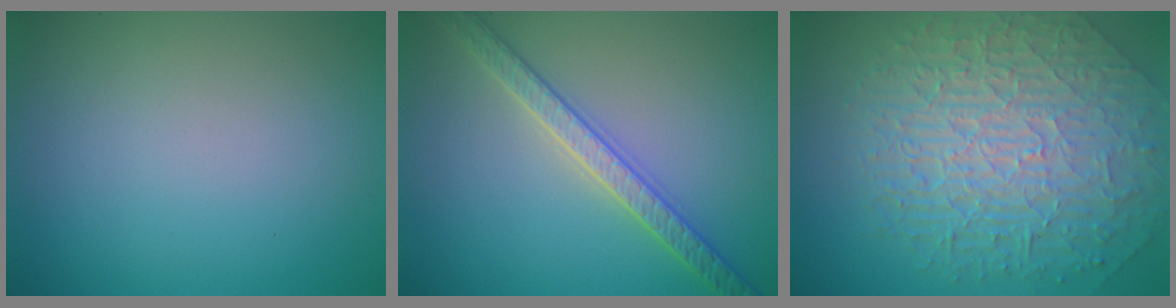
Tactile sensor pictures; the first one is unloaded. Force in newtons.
{"total": 3.4, "press": 3.4, "slide": 0.6}
{"total": 10.2, "press": 6.7, "slide": 7.8}